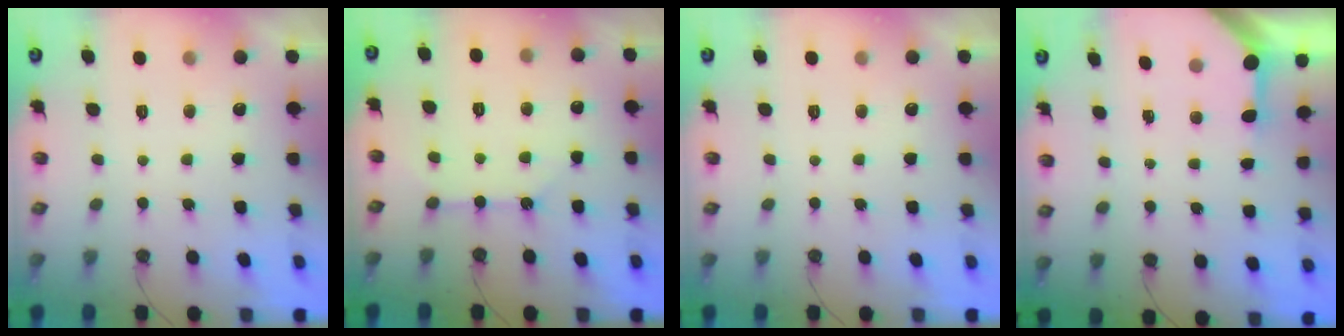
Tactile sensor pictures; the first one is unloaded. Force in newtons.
{"total": 6.6, "press": 6.6, "slide": 0.7}
{"total": 0.0}
{"total": 3.5, "press": 3.5, "slide": 0.4}